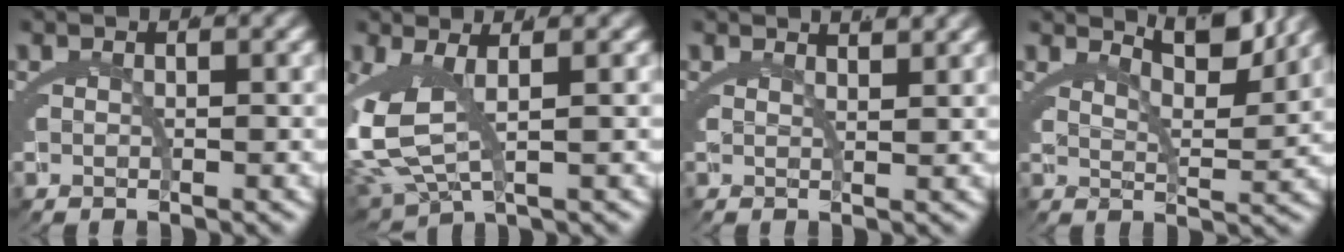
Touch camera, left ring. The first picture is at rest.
{"total": 6.7, "force": [0.3, 3.9, 5.5], "torque": [-0.143, -0.022, 0.023]}
{"total": 2.3, "force": [2.0, -0.3, 1.0], "torque": [-0.014, -0.001, 0.033]}
{"total": 5.0, "force": [4.4, -0.1, 2.5], "torque": [-0.036, -0.003, 0.072]}